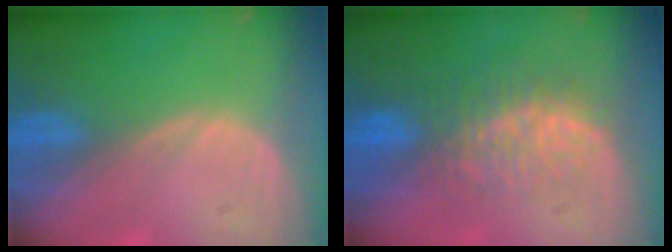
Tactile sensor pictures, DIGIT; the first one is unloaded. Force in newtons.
{"total": 7.8, "press": 7.4, "slide": 2.4}